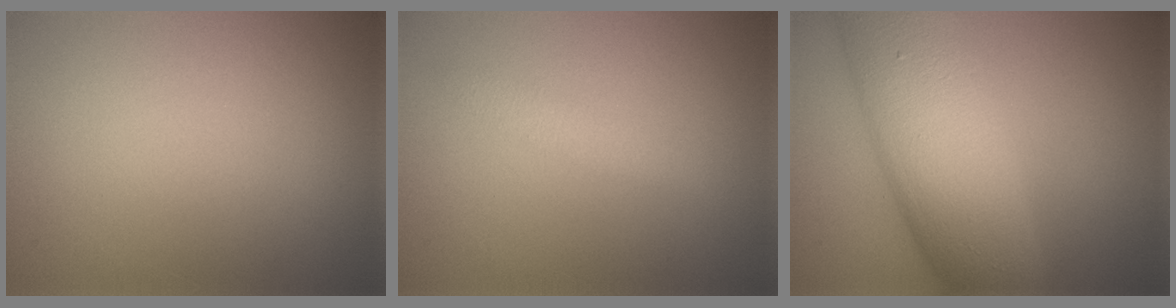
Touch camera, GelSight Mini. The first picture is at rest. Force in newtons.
{"total": 1.3, "press": 1.3, "slide": 0.0}
{"total": 10.2, "press": 10.2, "slide": 0.1}